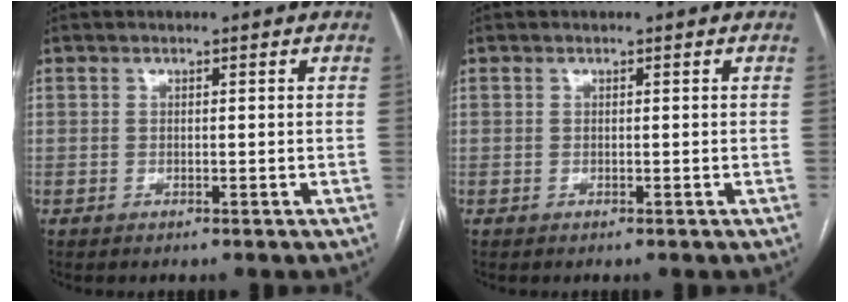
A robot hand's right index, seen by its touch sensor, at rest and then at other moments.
{"total": 0.0}